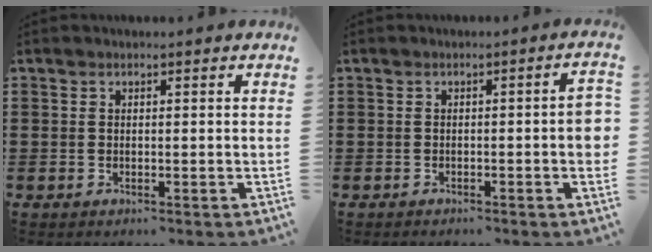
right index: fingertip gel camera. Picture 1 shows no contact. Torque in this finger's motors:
{"motor_torque": [-0.56, 0.60, -0.15, -0.10]}